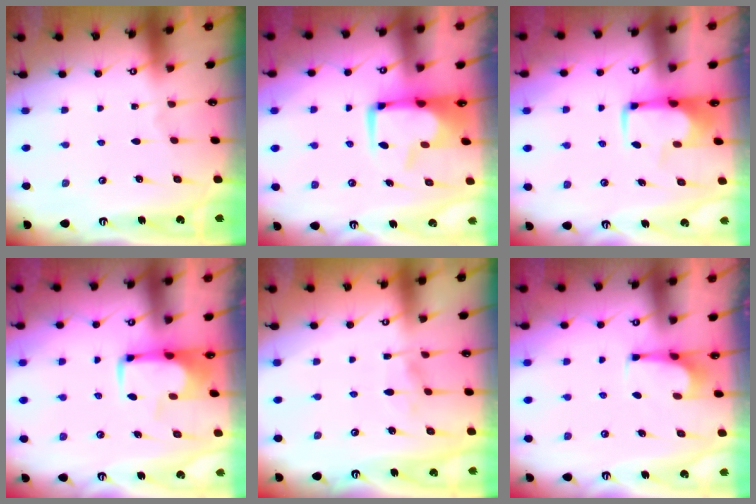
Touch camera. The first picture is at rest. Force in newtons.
{"total": 1.4, "press": 1.0, "slide": 1.0}
{"total": 1.7, "press": 1.6, "slide": 0.5}
{"total": 1.2, "press": 1.0, "slide": 0.5}
{"total": 4.0, "press": 4.0, "slide": 0.4}
{"total": 0.7, "press": 0.7, "slide": 0.3}